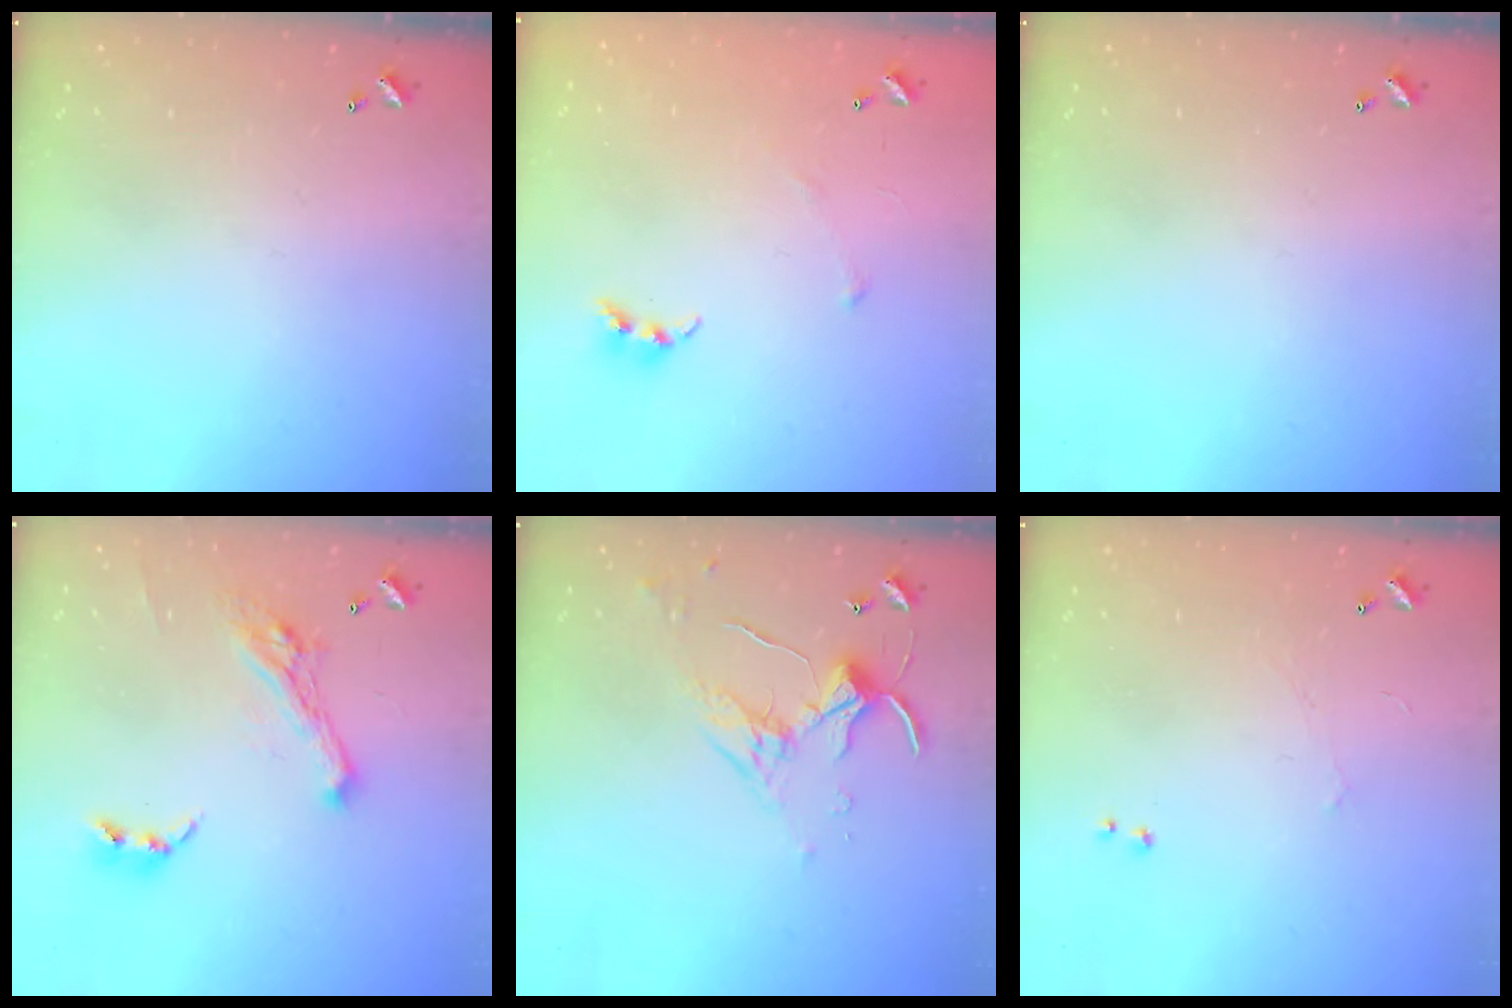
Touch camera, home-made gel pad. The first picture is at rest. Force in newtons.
{"total": 4.7, "press": 4.7, "slide": 0.6}
{"total": 0.0}
{"total": 7.4, "press": 7.2, "slide": 1.3}
{"total": 4.6, "press": 4.5, "slide": 0.7}
{"total": 1.0, "press": 0.9, "slide": 0.5}